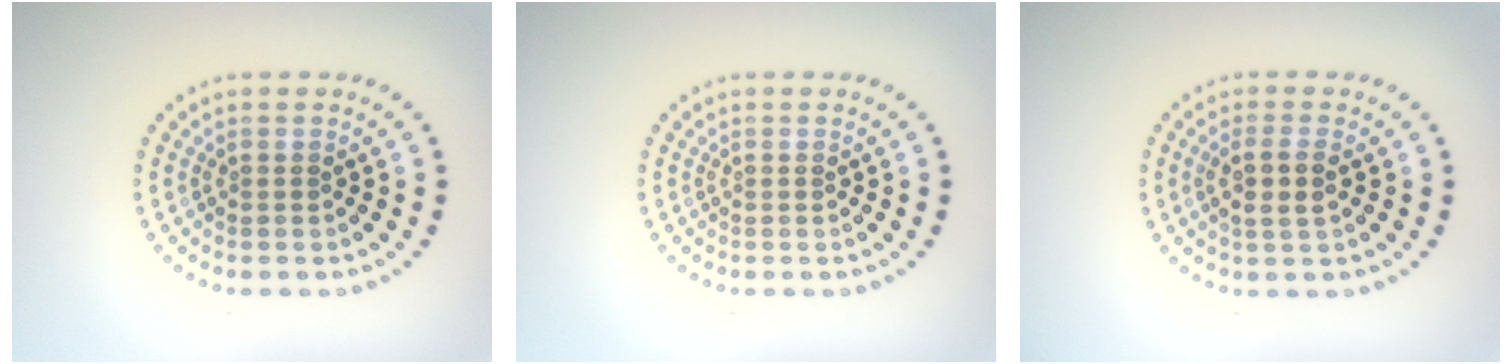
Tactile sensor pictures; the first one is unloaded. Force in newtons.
{"total": 0.0}
{"total": 2.5, "press": 2.2, "slide": 1.1}